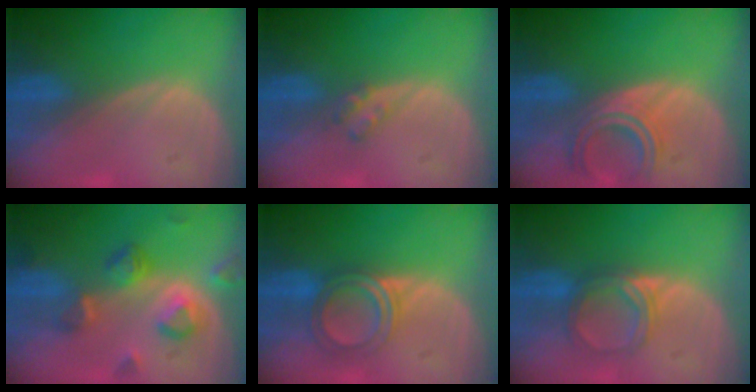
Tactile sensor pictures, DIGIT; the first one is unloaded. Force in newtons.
{"total": 2.0, "press": 2.0, "slide": 0.2}
{"total": 5.2, "press": 5.0, "slide": 1.4}
{"total": 7.1, "press": 6.8, "slide": 2.0}
{"total": 5.2, "press": 5.1, "slide": 0.3}
{"total": 5.0, "press": 4.6, "slide": 1.8}